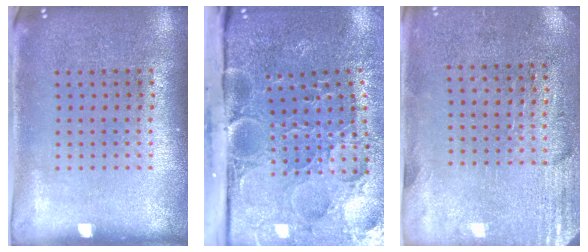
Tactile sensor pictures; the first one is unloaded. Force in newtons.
{"total": 5.1, "press": 4.1, "slide": 3.1}
{"total": 2.8, "press": 2.5, "slide": 1.4}